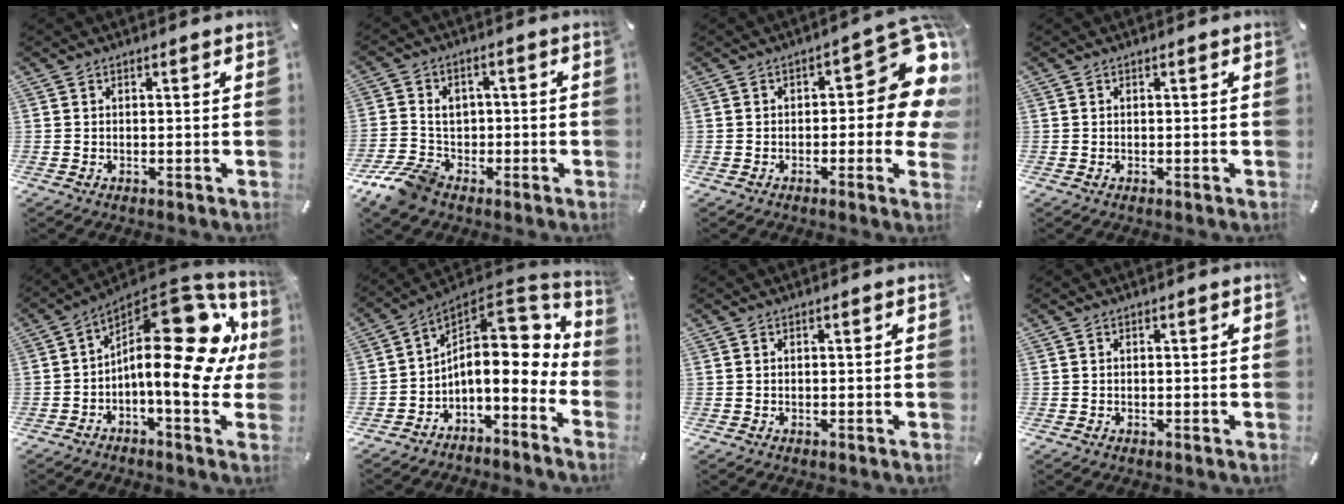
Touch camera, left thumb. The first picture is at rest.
{"total": 9.6, "force": [-3.7, 7.8, 4.3], "torque": [-0.097, 0.028, -0.065]}
{"total": 15.9, "force": [2.9, 6.8, 14.1], "torque": [-0.163, -0.024, 0.049]}
{"total": 0.0}
{"total": 23.0, "force": [2.2, 11.0, 20.1], "torque": [-0.305, -0.031, 0.045]}
{"total": 13.0, "force": [1.5, 8.3, 9.9], "torque": [-0.137, -0.034, 0.026]}
{"total": 0.0}
{"total": 0.0}